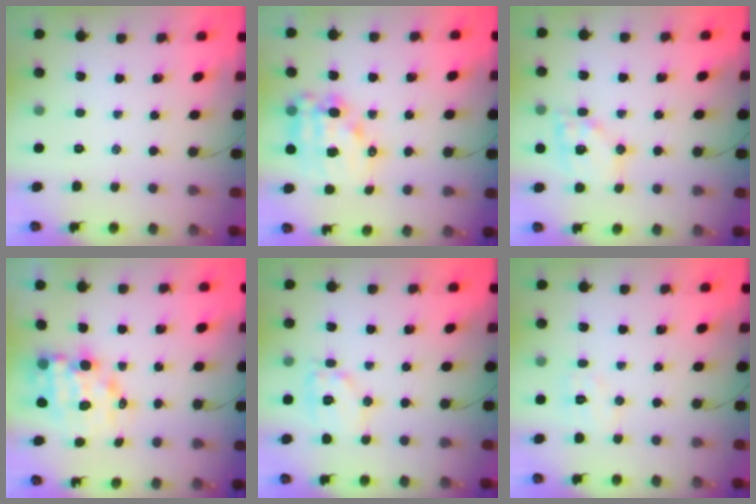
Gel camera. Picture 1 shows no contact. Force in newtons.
{"total": 13.8, "press": 13.4, "slide": 3.2}
{"total": 12.9, "press": 12.7, "slide": 2.0}
{"total": 9.4, "press": 9.0, "slide": 2.7}
{"total": 10.3, "press": 10.3, "slide": 0.3}
{"total": 4.8, "press": 4.7, "slide": 0.9}